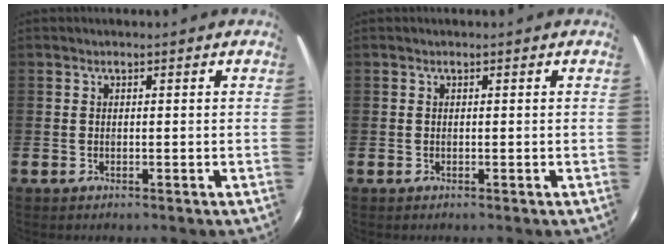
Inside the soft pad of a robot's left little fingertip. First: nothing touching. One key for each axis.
{"total": 0.0}